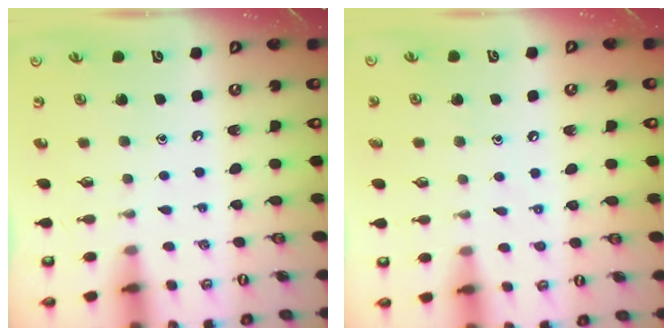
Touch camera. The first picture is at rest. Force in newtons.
{"total": 4.8, "press": 4.8, "slide": 0.6}